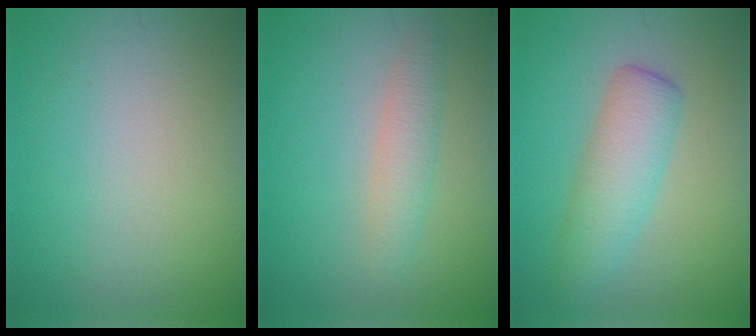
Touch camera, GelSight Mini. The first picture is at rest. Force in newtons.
{"total": 2.5, "press": 2.5, "slide": 0.1}
{"total": 4.5, "press": 4.5, "slide": 0.1}